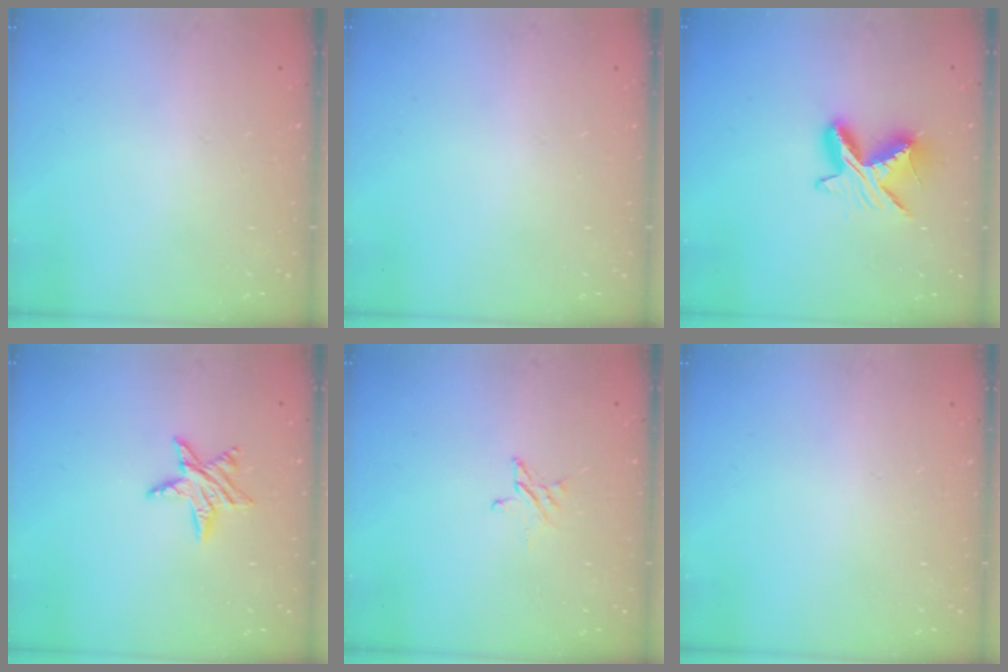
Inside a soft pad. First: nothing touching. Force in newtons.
{"total": 0.0}
{"total": 8.7, "press": 8.7, "slide": 0.2}
{"total": 6.9, "press": 6.9, "slide": 0.2}
{"total": 2.7, "press": 2.7, "slide": 0.2}
{"total": 0.0}